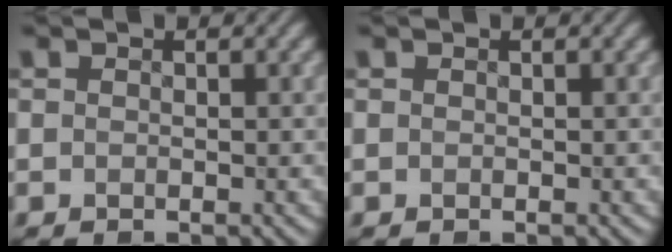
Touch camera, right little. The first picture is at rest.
{"total": 0.0}